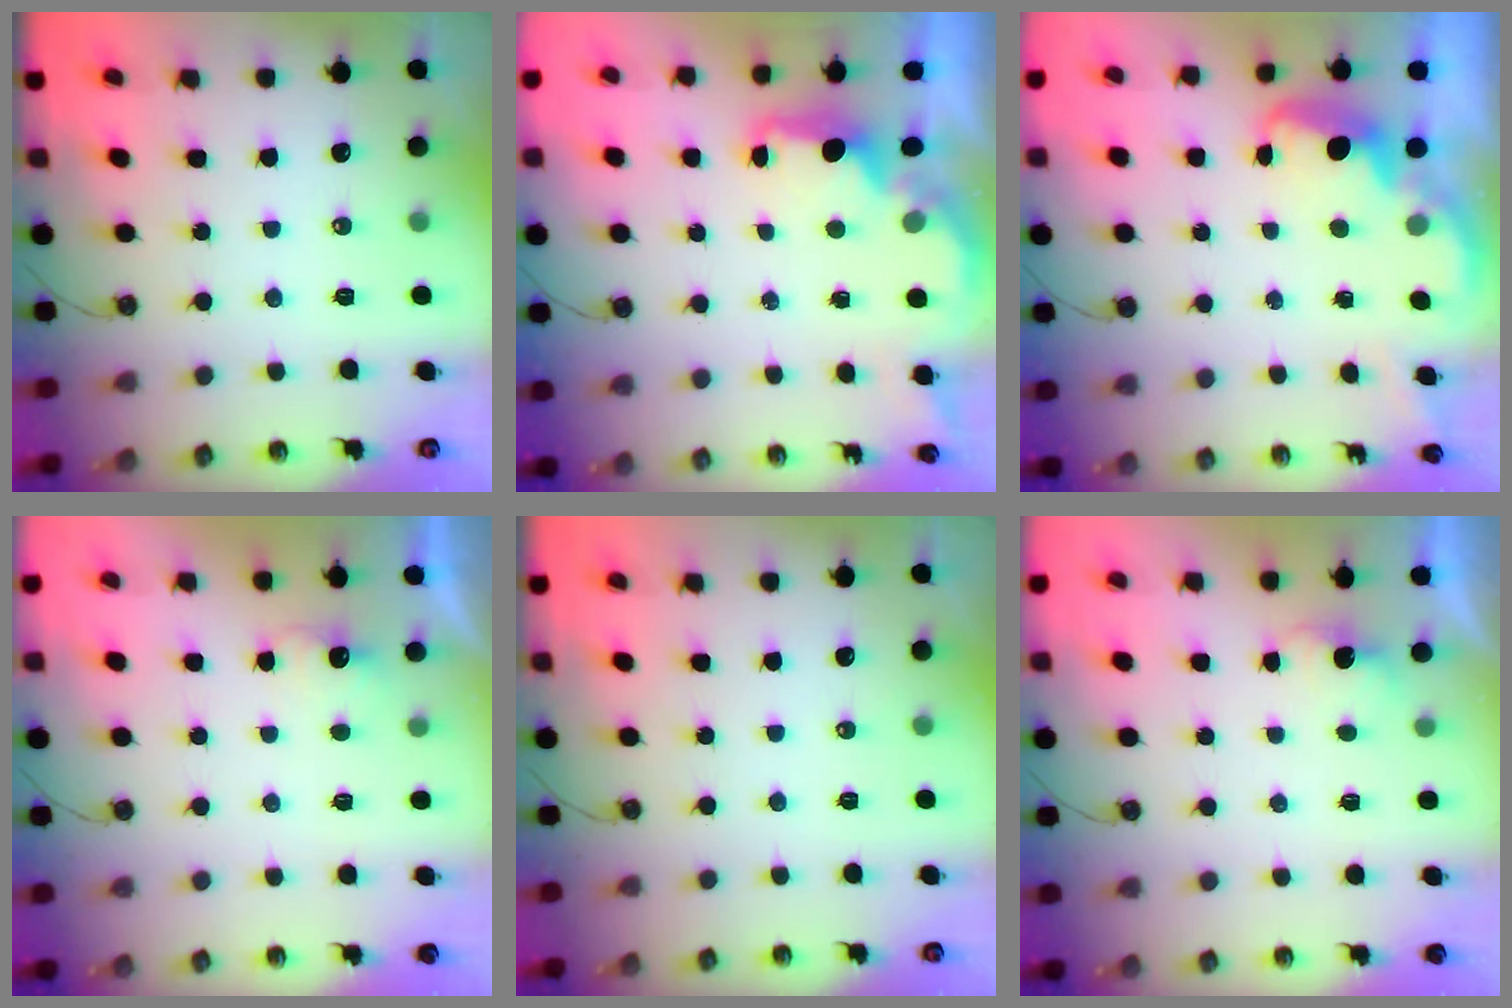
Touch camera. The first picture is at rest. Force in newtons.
{"total": 2.0, "press": 1.8, "slide": 0.7}
{"total": 2.8, "press": 2.7, "slide": 0.8}
{"total": 2.3, "press": 2.1, "slide": 0.9}
{"total": 0.0}
{"total": 1.7, "press": 1.5, "slide": 0.8}